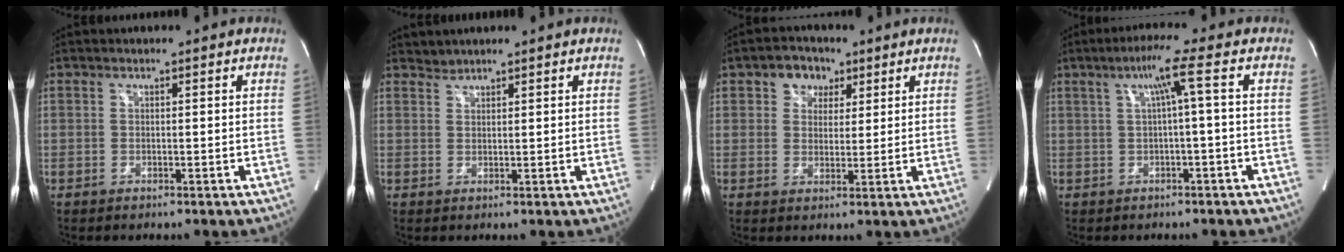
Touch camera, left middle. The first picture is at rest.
{"total": 1.2, "force": [1.1, 0.1, -0.3], "torque": [0.002, 0.002, 0.023]}
{"total": 4.8, "force": [2.4, 3.8, 1.8], "torque": [-0.028, 0.016, 0.041]}
{"total": 4.8, "force": [0.8, -1.0, 4.6], "torque": [-0.084, 0.013, 0.018]}